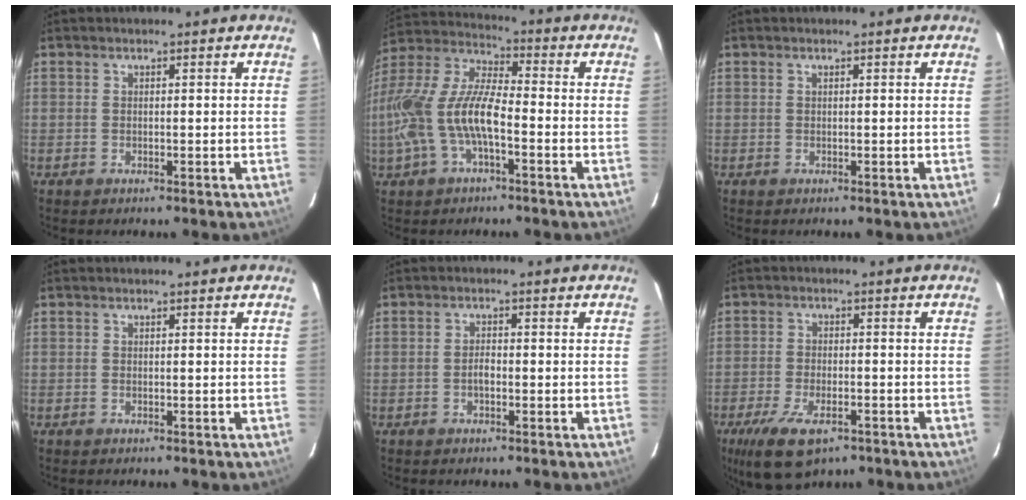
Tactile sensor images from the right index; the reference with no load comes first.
{"total": 17.1, "force": [-4.8, 6.7, 15.0], "torque": [-0.314, 0.001, -0.095]}
{"total": 0.0}
{"total": 0.0}
{"total": 1.8, "force": [-0.7, 0.9, 1.4], "torque": [-0.027, 0.002, -0.013]}
{"total": 11.3, "force": [-7.0, 5.0, 7.4], "torque": [-0.168, -0.030, -0.118]}